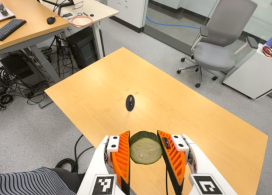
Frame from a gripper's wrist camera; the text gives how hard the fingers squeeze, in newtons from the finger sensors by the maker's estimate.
{"total": 11.4, "left": 9.9, "right": 13.0}